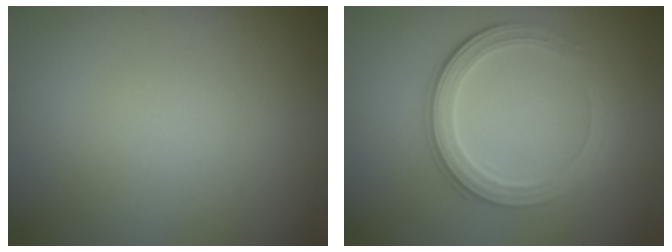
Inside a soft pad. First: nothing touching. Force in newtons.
{"total": 4.0, "press": 3.4, "slide": 2.1}